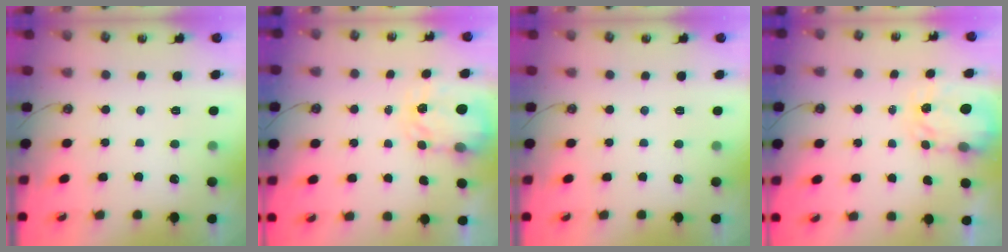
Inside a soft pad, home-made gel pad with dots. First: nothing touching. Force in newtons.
{"total": 3.6, "press": 3.6, "slide": 0.6}
{"total": 0.0}
{"total": 3.5, "press": 3.5, "slide": 0.4}